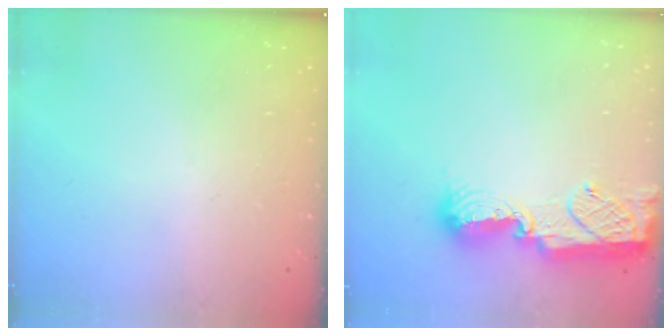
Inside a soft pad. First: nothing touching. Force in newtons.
{"total": 11.0, "press": 11.0, "slide": 0.6}